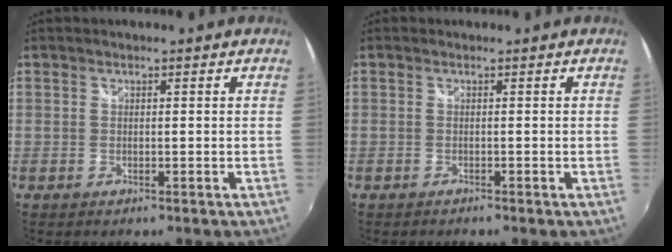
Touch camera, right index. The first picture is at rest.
{"total": 0.7, "force": [-0.6, 0.4, 0.1], "torque": [-0.007, -0.004, -0.013]}